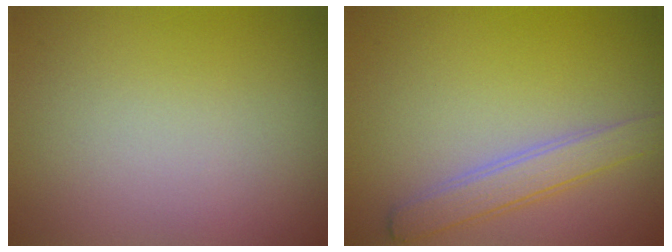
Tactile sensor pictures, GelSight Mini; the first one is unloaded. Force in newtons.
{"total": 2.6, "press": 2.6, "slide": 0.1}